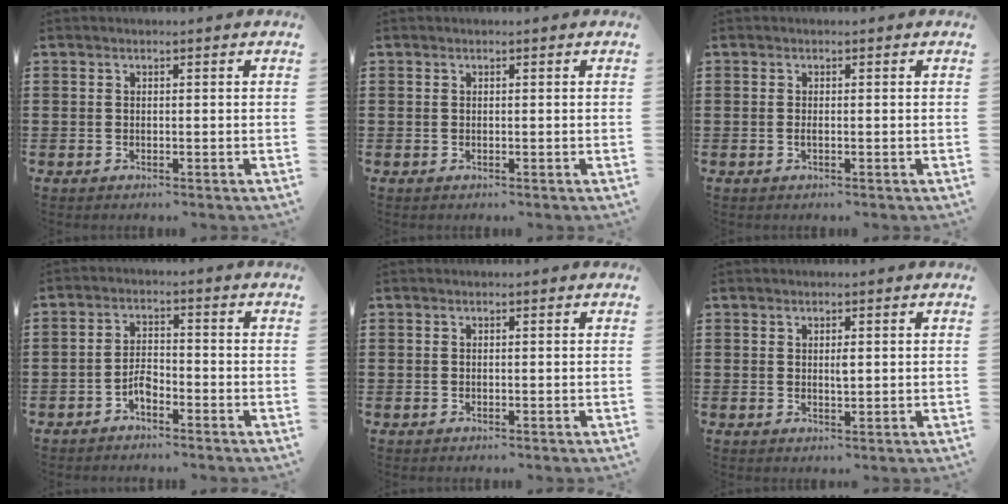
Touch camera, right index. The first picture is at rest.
{"total": 0.0}
{"total": 0.6, "force": [-0.2, 0.1, 0.6], "torque": [-0.010, -0.004, -0.002]}
{"total": 3.1, "force": [-2.0, 1.4, 1.9], "torque": [-0.044, 0.005, -0.043]}
{"total": 0.0}
{"total": 1.4, "force": [0.4, 0.3, 1.3], "torque": [-0.026, 0.001, 0.005]}